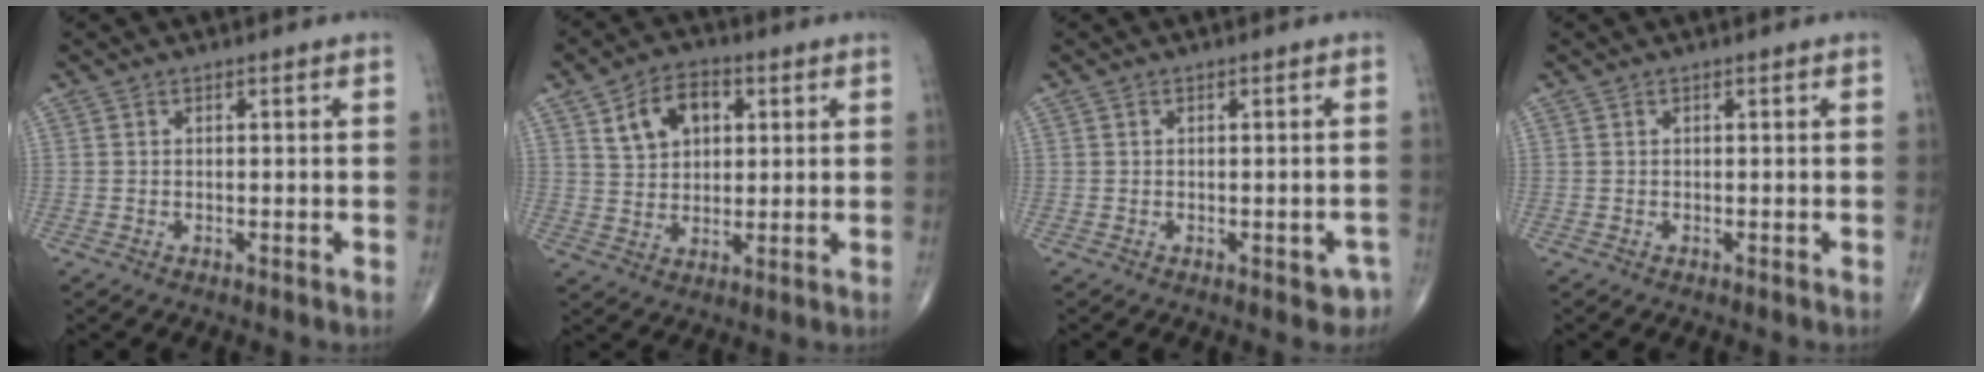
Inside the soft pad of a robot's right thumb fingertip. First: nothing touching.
{"total": 9.2, "force": [3.5, 6.2, 5.9], "torque": [-0.074, -0.004, 0.061]}
{"total": 3.0, "force": [-1.5, 1.6, 2.1], "torque": [-0.005, 0.011, -0.011]}
{"total": 0.0}